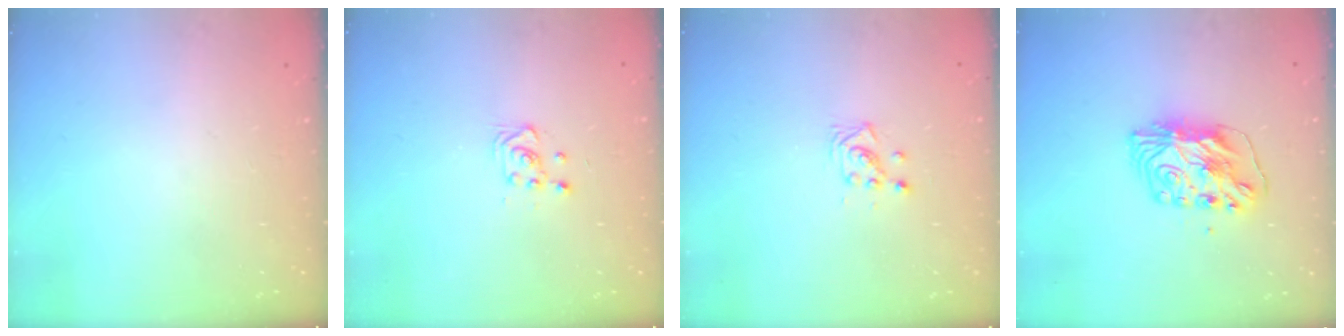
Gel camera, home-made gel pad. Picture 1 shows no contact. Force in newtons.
{"total": 3.5, "press": 3.3, "slide": 1.0}
{"total": 3.6, "press": 3.6, "slide": 0.0}
{"total": 8.8, "press": 8.7, "slide": 0.8}